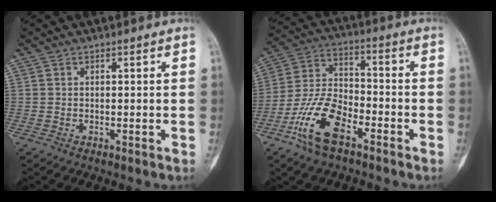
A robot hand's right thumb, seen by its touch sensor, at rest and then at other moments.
{"total": 13.5, "force": [-7.1, 6.4, 9.6], "torque": [-0.192, 0.038, -0.141]}